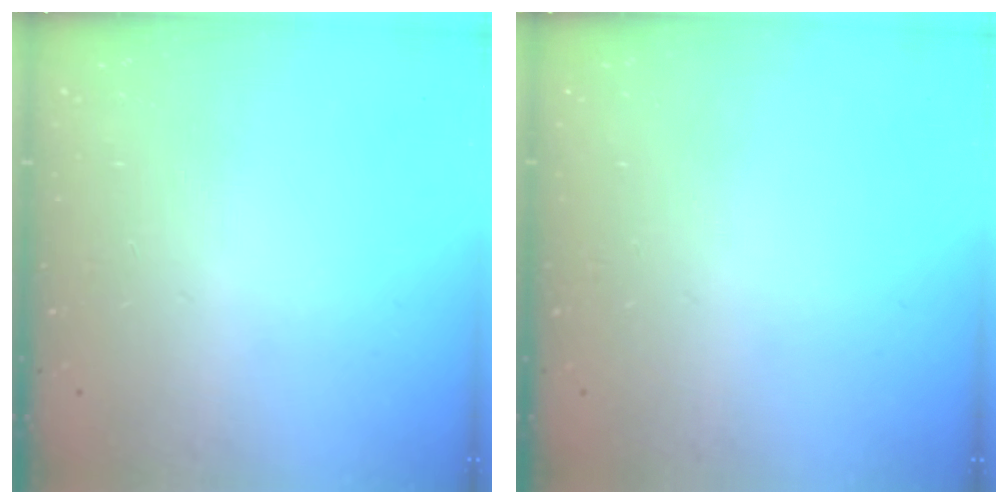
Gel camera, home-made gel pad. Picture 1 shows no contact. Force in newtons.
{"total": 0.0}